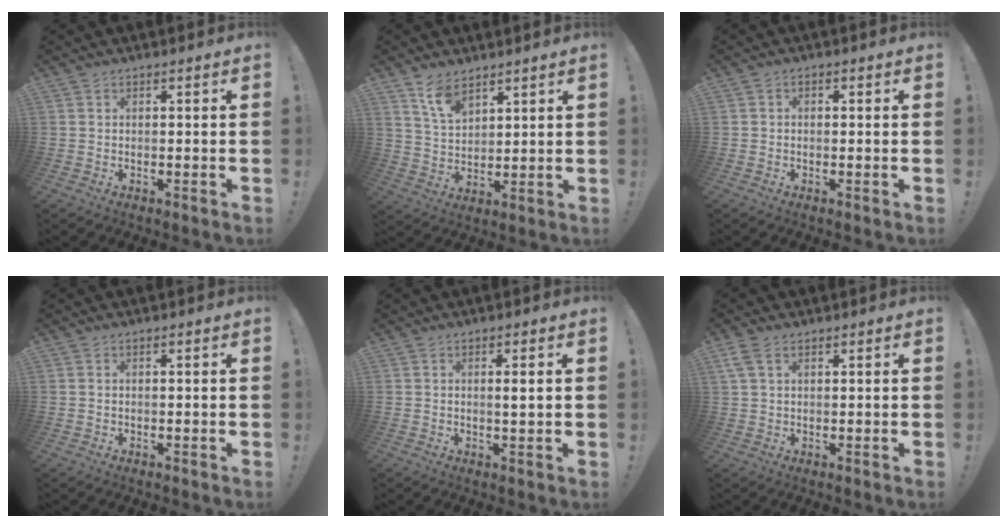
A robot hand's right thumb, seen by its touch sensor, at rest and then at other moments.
{"total": 8.5, "force": [6.3, 4.2, 3.9], "torque": [-0.074, -0.033, 0.119]}
{"total": 1.0, "force": [-0.6, 0.7, 0.4], "torque": [-0.009, 0.005, -0.010]}
{"total": 0.0}
{"total": 2.2, "force": [0.3, 0.1, 2.2], "torque": [-0.030, -0.007, 0.000]}
{"total": 4.3, "force": [2.3, 2.5, 2.8], "torque": [-0.050, 0.001, 0.044]}